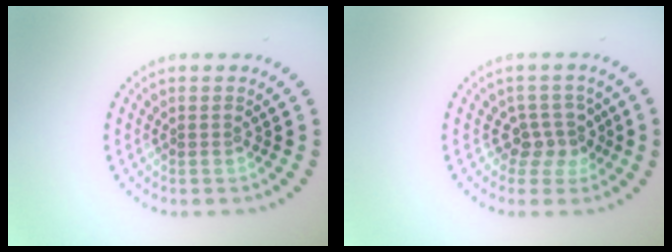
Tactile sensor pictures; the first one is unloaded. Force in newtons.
{"total": 2.5, "press": 1.9, "slide": 1.6}